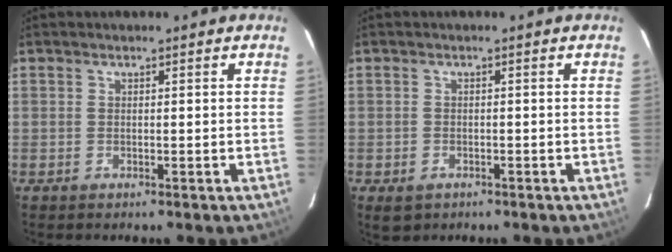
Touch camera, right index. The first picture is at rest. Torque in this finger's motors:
{"motor_torque": [0.25, -0.16, -0.01, 0.00]}